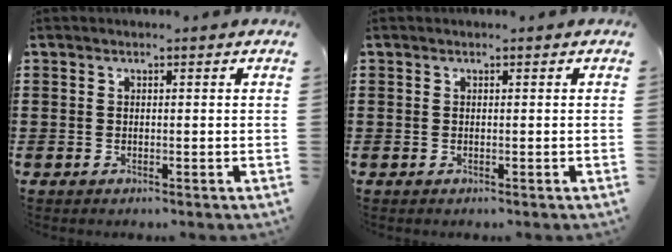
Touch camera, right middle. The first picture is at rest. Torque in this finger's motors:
{"motor_torque": [0.00, 0.00, 0.00, 0.00]}